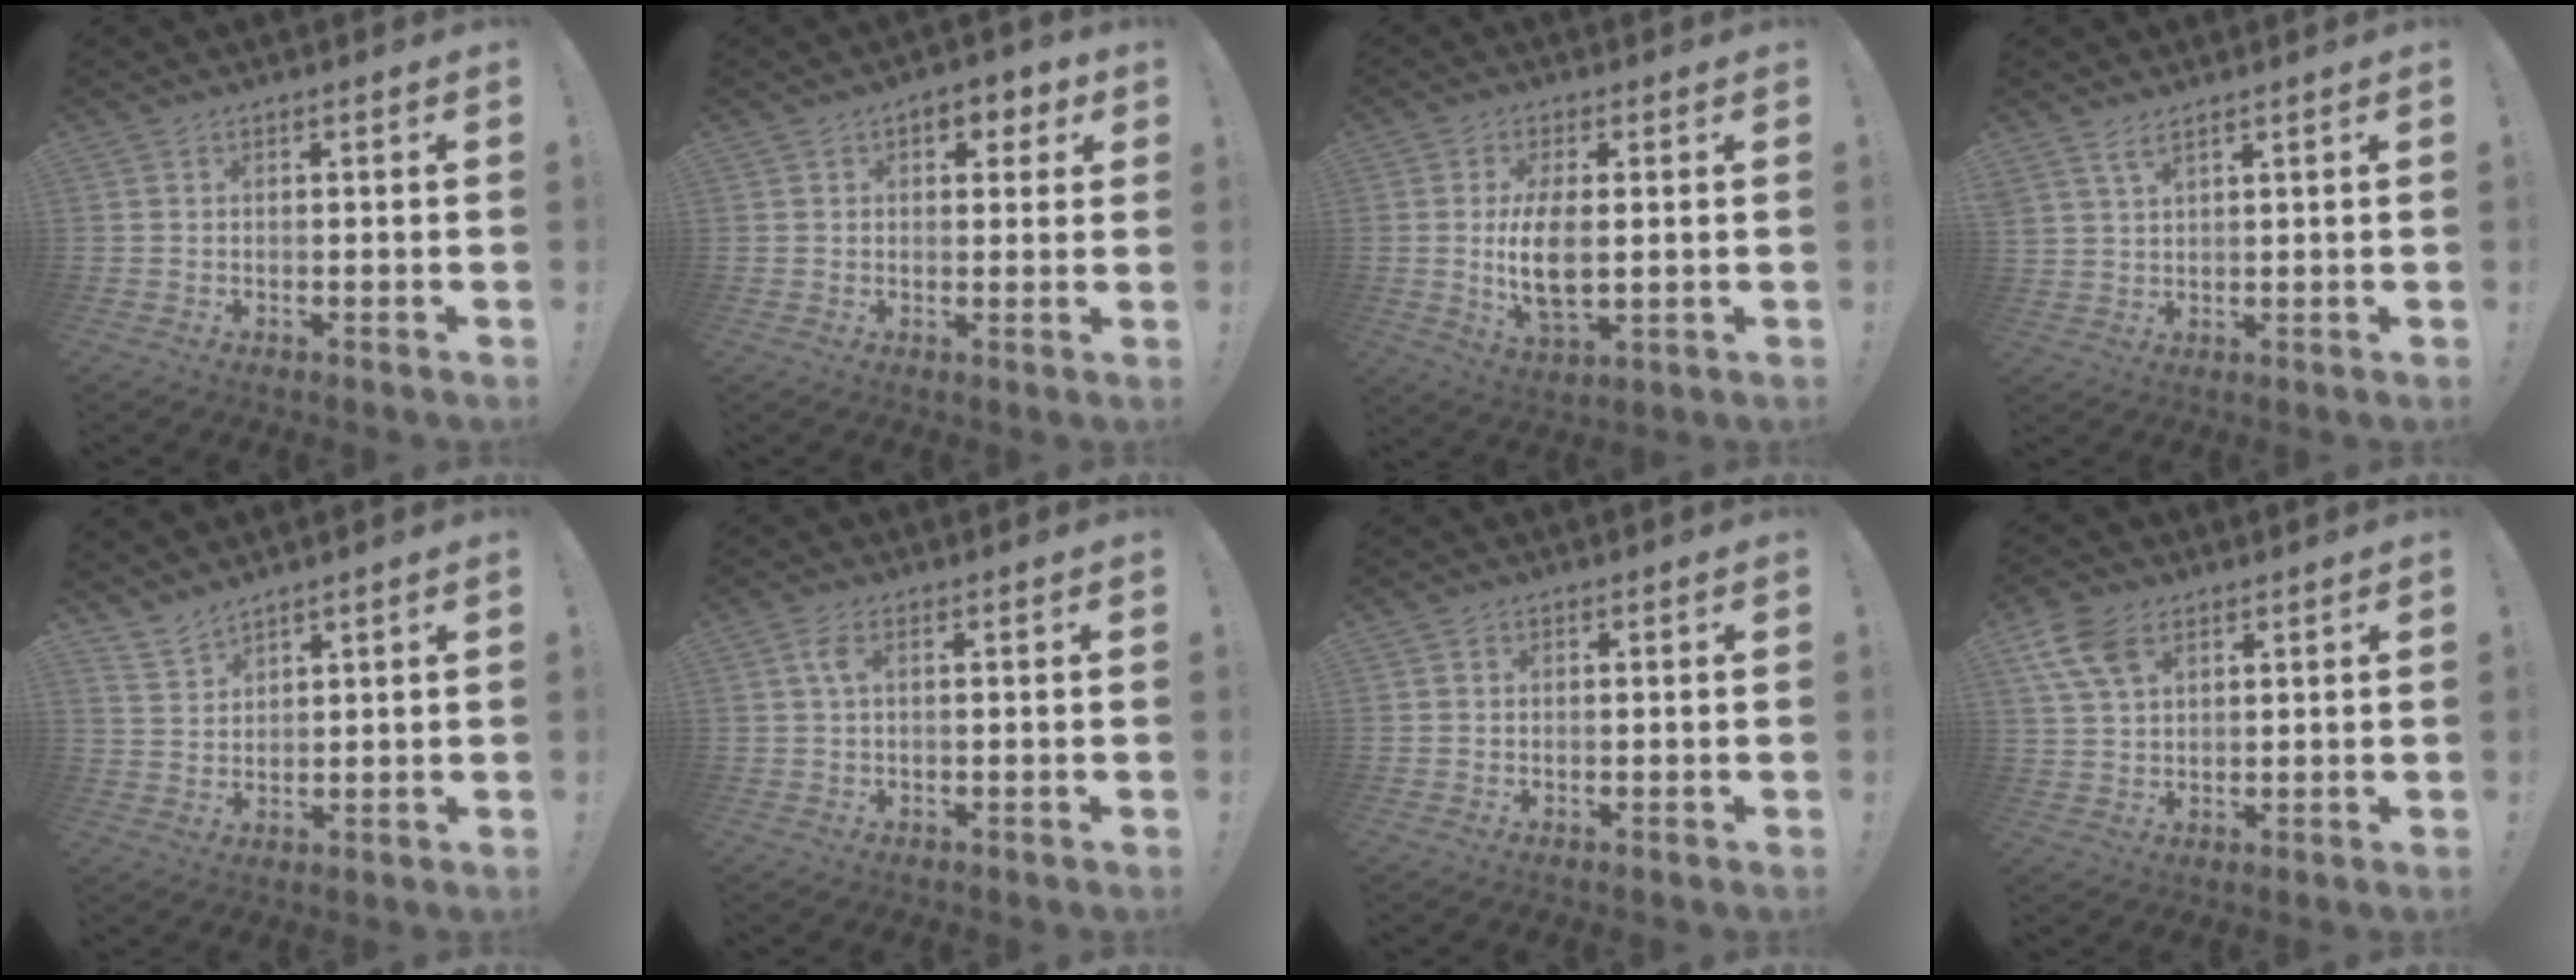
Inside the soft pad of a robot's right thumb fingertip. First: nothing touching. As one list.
[{"total": 5.0, "force": [2.0, 3.5, 3.1], "torque": [-0.022, -0.006, 0.028]}, {"total": 10.3, "force": [0.3, 4.6, 9.2], "torque": [-0.184, -0.017, 0.001]}, {"total": 3.6, "force": [2.7, 0.9, 2.3], "torque": [-0.043, -0.014, 0.049]}, {"total": 4.8, "force": [4.4, 1.6, 1.1], "torque": [-0.025, -0.028, 0.086]}, {"total": 2.9, "force": [0.4, 1.0, 2.7], "torque": [-0.060, 0.006, 0.008]}, {"total": 0.5, "force": [0.1, 0.5, 0.0], "torque": [0.006, -0.001, 0.000]}, {"total": 9.5, "force": [4.7, 6.0, 5.6], "torque": [-0.104, -0.009, 0.091]}]